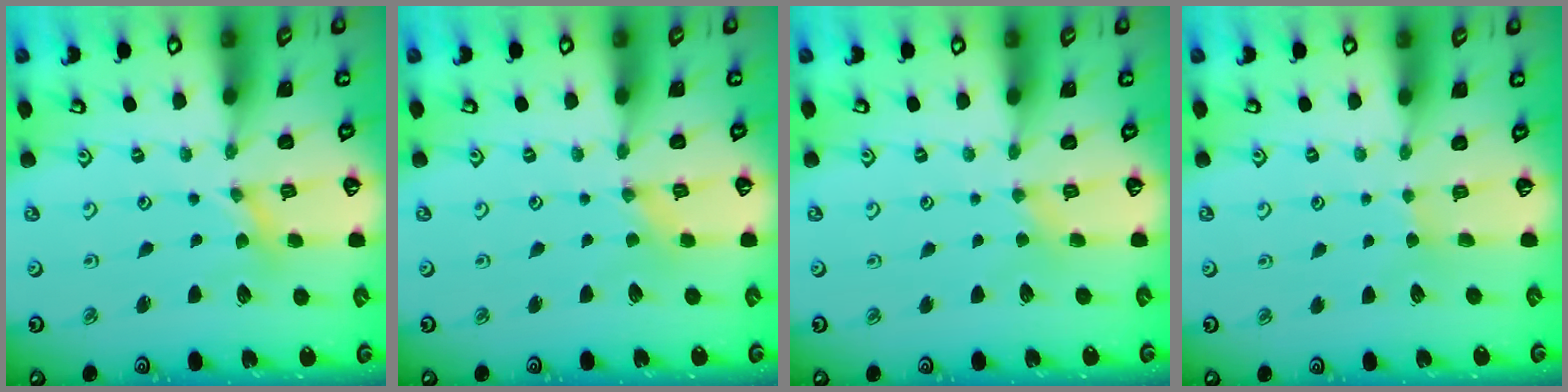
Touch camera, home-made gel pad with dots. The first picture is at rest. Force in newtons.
{"total": 0.0}
{"total": 1.6, "press": 1.6, "slide": 0.4}
{"total": 2.2, "press": 2.2, "slide": 0.2}